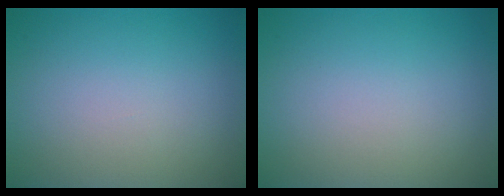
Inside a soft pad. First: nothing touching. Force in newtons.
{"total": 0.0}